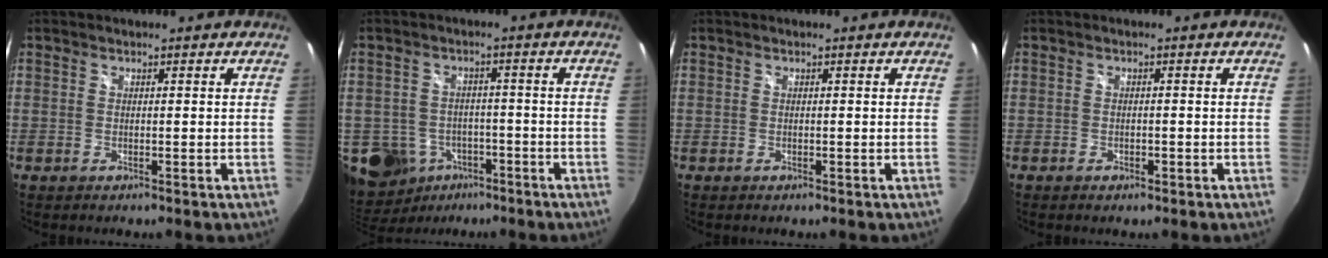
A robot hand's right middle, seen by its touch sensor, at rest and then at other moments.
{"total": 13.8, "force": [-6.3, 11.0, 5.5], "torque": [-0.166, -0.002, -0.077]}
{"total": 0.0}
{"total": 1.4, "force": [-0.9, 0.9, 0.7], "torque": [-0.013, -0.004, -0.015]}